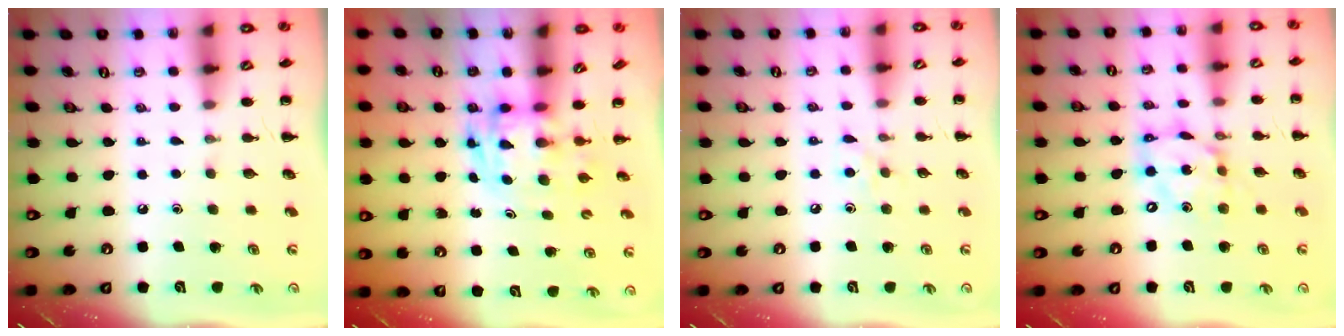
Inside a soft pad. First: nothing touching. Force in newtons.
{"total": 3.3, "press": 3.2, "slide": 0.6}
{"total": 5.4, "press": 4.9, "slide": 2.1}
{"total": 12.8, "press": 12.4, "slide": 3.3}